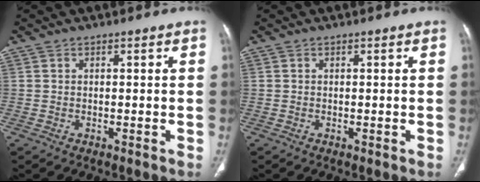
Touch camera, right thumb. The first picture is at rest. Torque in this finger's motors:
{"motor_torque": [2.35, 1.94, 0.05, -0.38, -0.02]}